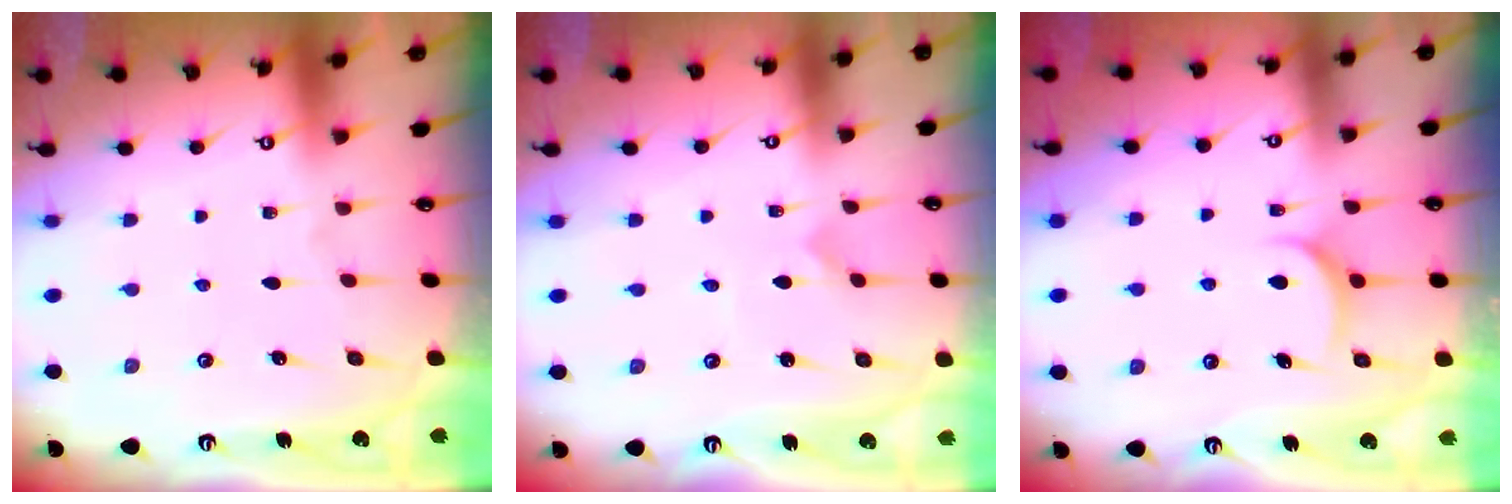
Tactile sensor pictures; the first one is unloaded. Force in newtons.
{"total": 0.0}
{"total": 4.9, "press": 4.9, "slide": 0.1}